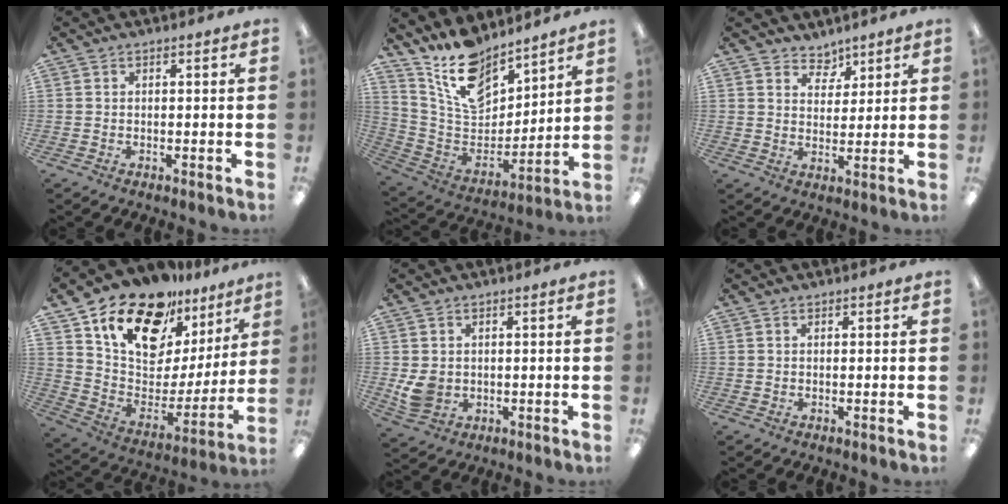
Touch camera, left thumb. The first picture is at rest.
{"total": 15.7, "force": [12.8, 6.7, 6.1], "torque": [-0.131, -0.082, 0.235]}
{"total": 2.4, "force": [2.2, 1.0, -0.2], "torque": [0.010, -0.011, 0.041]}
{"total": 19.8, "force": [14.6, 10.1, 8.9], "torque": [-0.159, -0.096, 0.260]}
{"total": 5.4, "force": [0.4, 4.5, 2.9], "torque": [-0.052, 0.000, 0.010]}
{"total": 0.0}